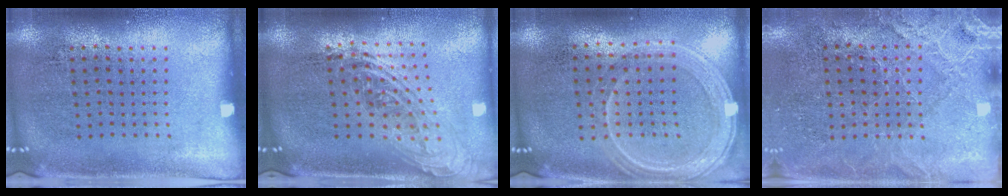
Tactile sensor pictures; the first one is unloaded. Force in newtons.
{"total": 2.1, "press": 1.5, "slide": 1.4}
{"total": 1.2, "press": 1.2, "slide": 0.4}
{"total": 2.8, "press": 2.8, "slide": 0.3}